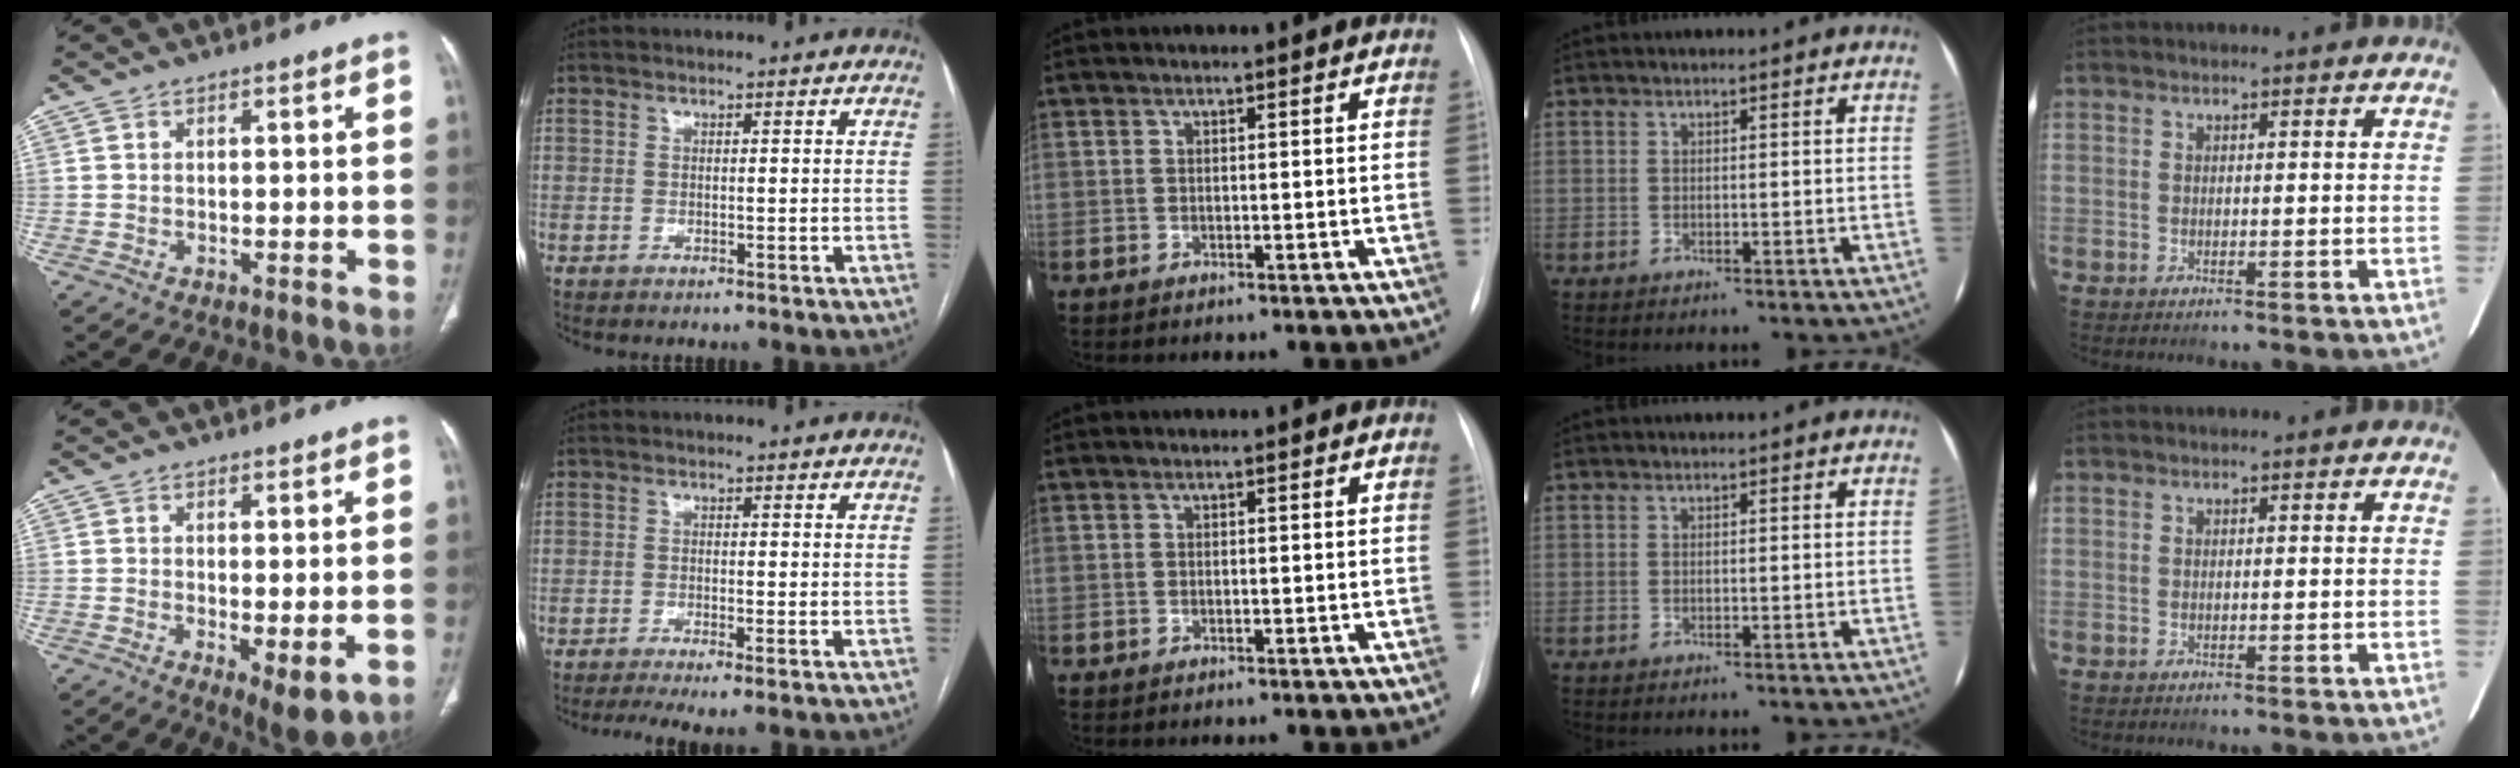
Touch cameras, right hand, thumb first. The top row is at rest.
{"thumb": {"total": 5.7, "force": [-1.1, 2.0, 5.2], "torque": [-0.085, -0.022, -0.011]}, "index": {"total": 5.0, "force": [-3.3, 0.3, 3.7], "torque": [-0.064, -0.009, -0.056]}}